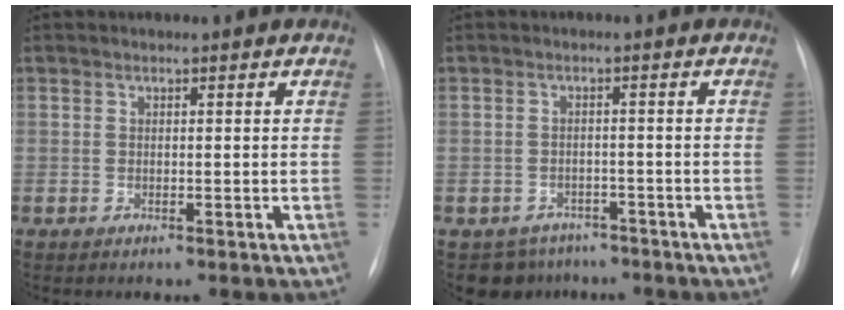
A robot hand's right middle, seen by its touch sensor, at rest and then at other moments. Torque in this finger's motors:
{"motor_torque": [0.02, -0.04, -0.07, -0.01]}